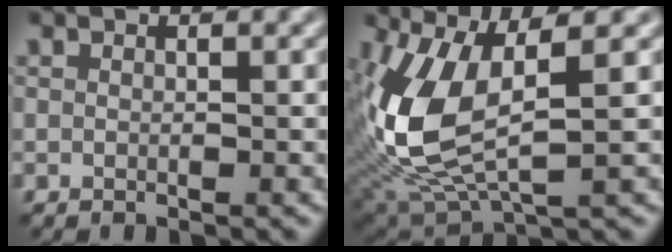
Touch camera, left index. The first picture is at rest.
{"total": 9.7, "force": [1.0, 4.3, 8.7], "torque": [-0.208, -0.010, 0.022]}